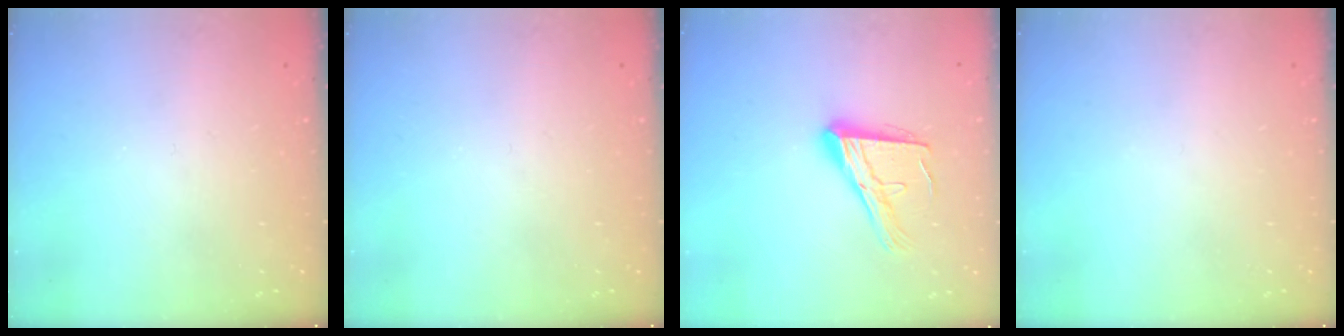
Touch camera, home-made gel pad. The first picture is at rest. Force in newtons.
{"total": 0.0}
{"total": 15.2, "press": 15.2, "slide": 1.2}
{"total": 0.0}